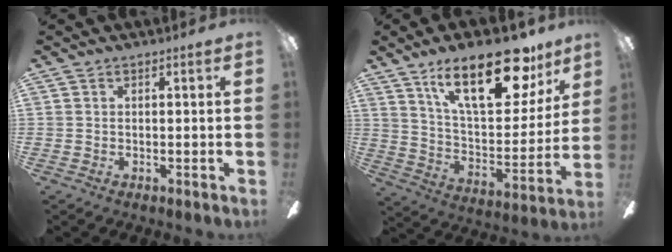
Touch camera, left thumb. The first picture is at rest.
{"total": 26.5, "force": [15.9, 10.7, 18.2], "torque": [-0.280, -0.082, 0.271]}